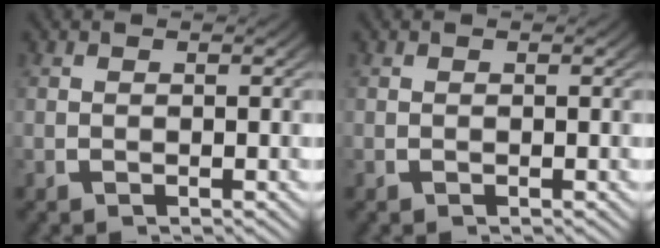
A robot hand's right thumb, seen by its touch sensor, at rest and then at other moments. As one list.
[{"total": 0.0}]